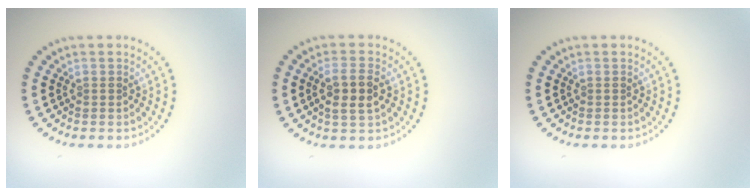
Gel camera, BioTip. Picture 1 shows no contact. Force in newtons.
{"total": 3.0, "press": 2.8, "slide": 0.9}
{"total": 0.0}